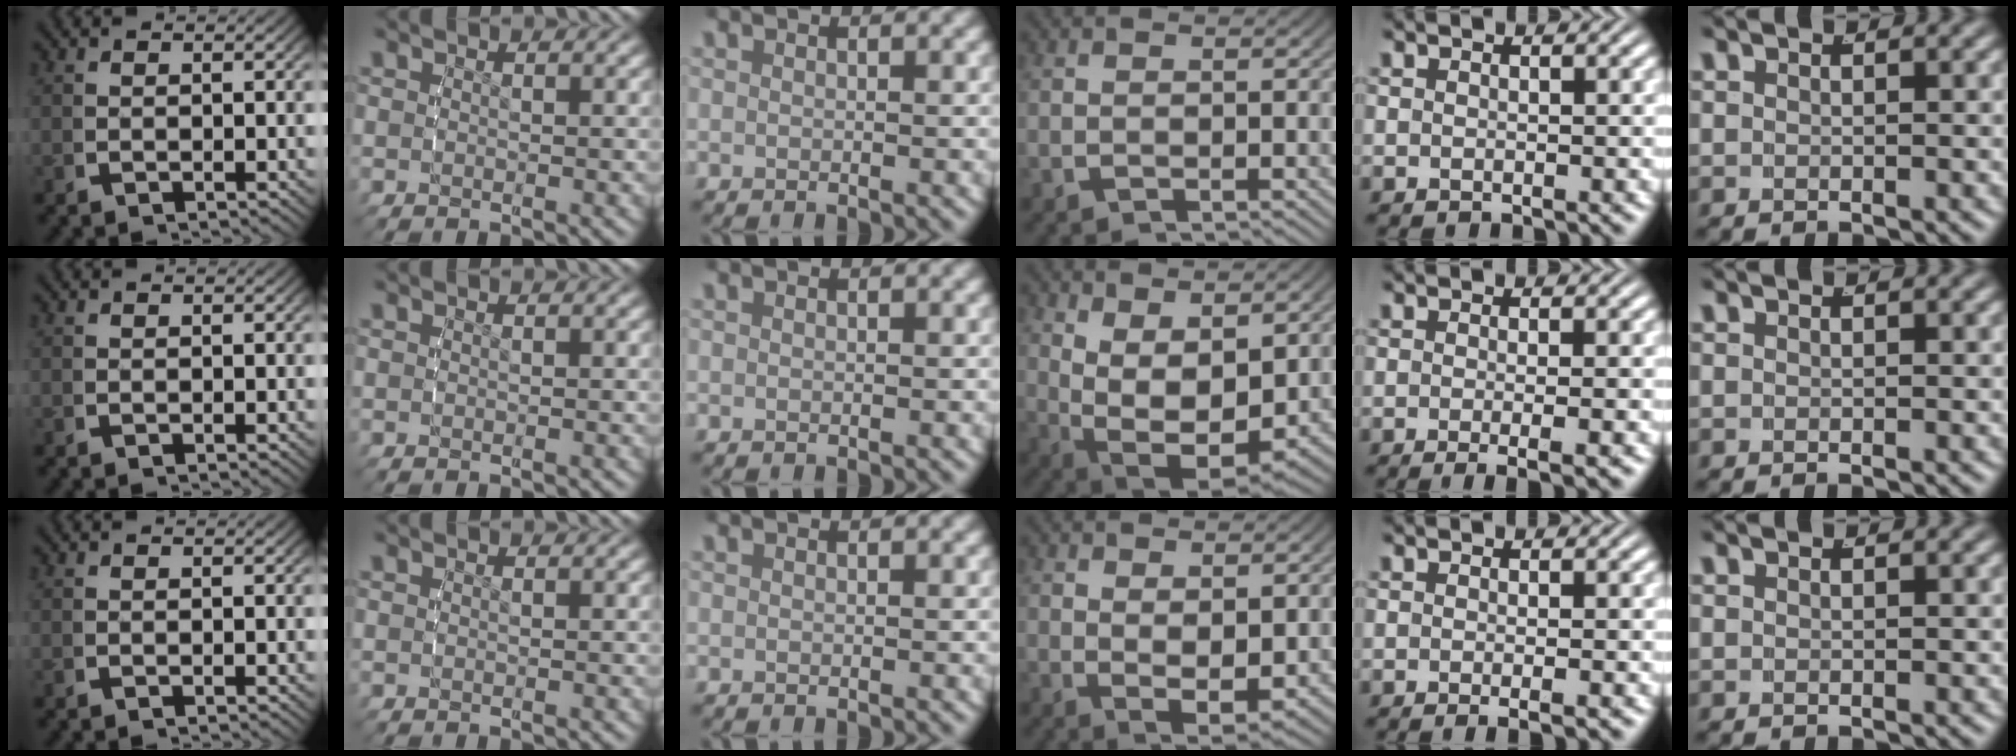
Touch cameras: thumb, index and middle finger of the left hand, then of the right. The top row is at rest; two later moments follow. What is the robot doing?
{"motion": "lift_and_place", "object": "bandage"}